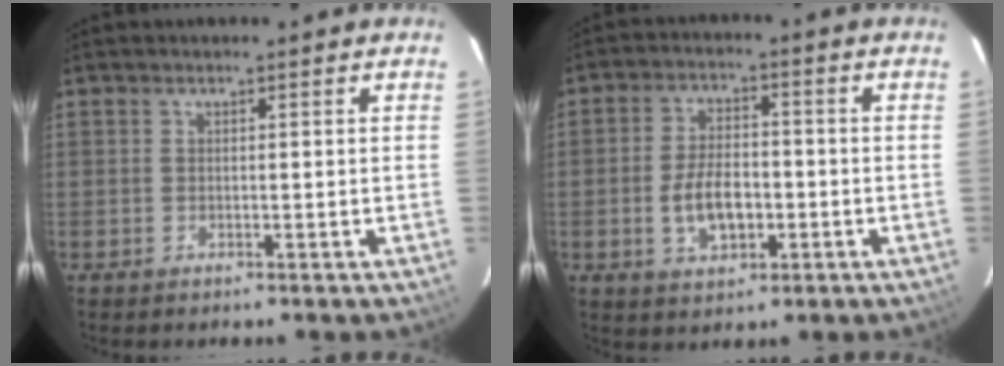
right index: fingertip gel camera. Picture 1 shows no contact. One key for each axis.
{"total": 8.1, "fx": -2.1, "fy": 4.6, "fz": 6.4, "tx": -0.127, "ty": 0.004, "tz": -0.028}